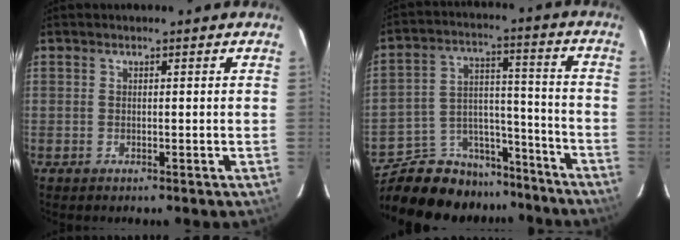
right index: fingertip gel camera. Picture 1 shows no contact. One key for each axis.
{"total": 15.9, "fx": -13.7, "fy": 7.4, "fz": 3.2, "tx": -0.072, "ty": 0.058, "tz": -0.201}